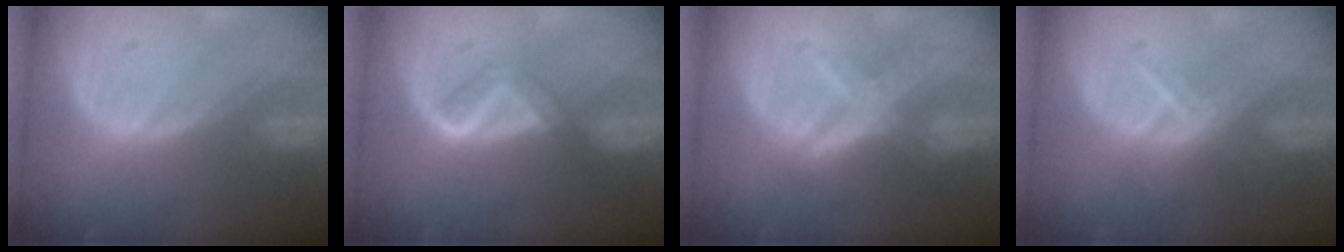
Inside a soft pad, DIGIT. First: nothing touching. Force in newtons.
{"total": 3.7, "press": 3.7, "slide": 0.6}
{"total": 7.1, "press": 6.2, "slide": 3.6}
{"total": 5.7, "press": 5.0, "slide": 2.9}